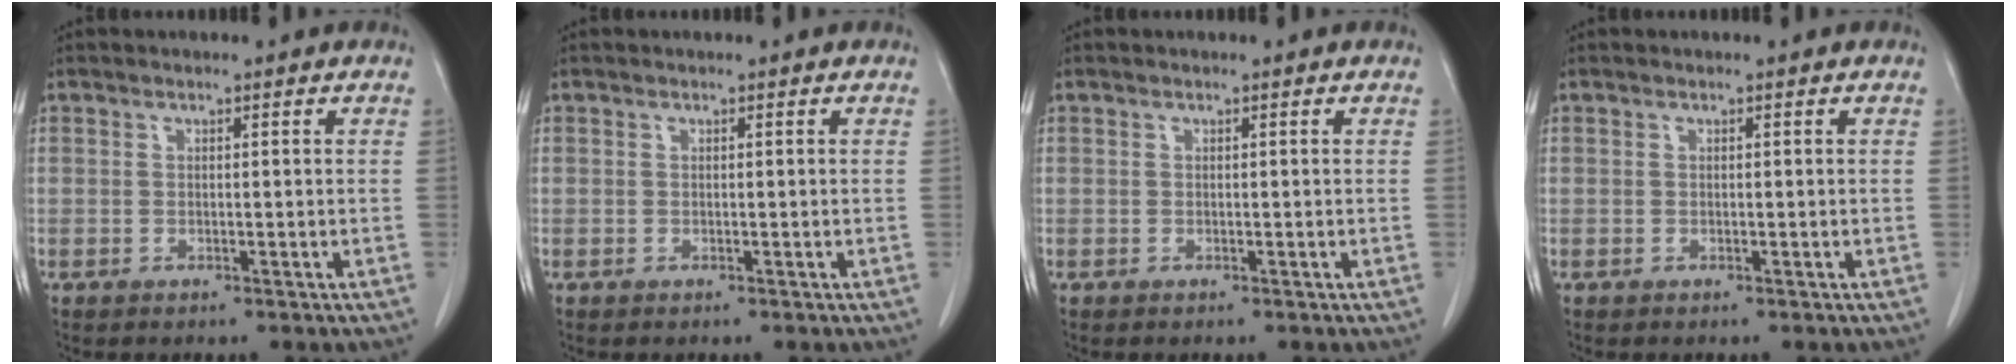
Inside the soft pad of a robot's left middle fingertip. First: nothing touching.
{"total": 0.0}
{"total": 0.0}
{"total": 0.0}